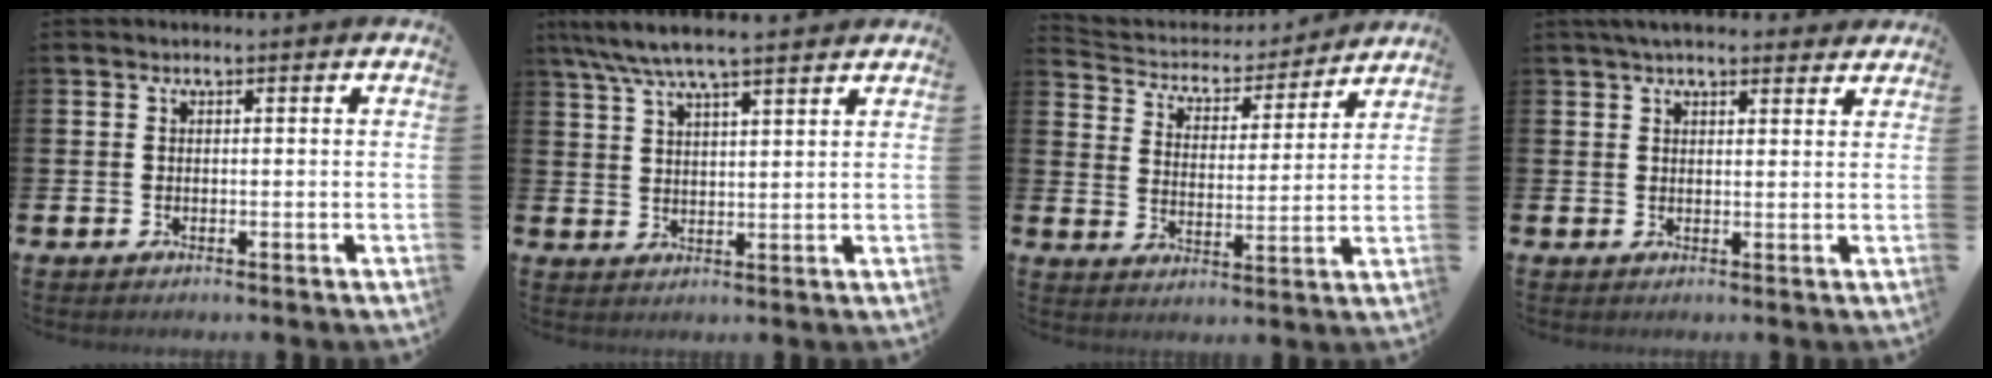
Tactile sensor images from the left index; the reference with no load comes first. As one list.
[{"total": 6.4, "force": [5.8, 0.7, 2.7], "torque": [-0.070, -0.017, 0.104]}, {"total": 4.9, "force": [4.5, 1.8, 0.5], "torque": [-0.040, -0.041, 0.072]}, {"total": 3.9, "force": [3.5, 0.9, 1.3], "torque": [-0.027, -0.008, 0.063]}]